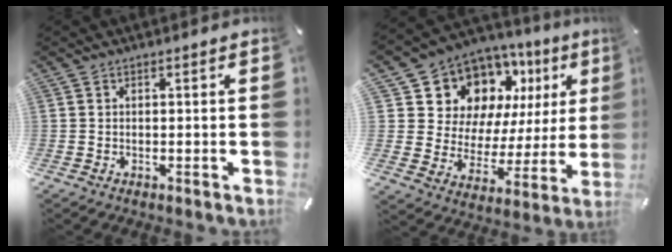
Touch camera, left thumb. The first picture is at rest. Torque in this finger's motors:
{"motor_torque": [2.11, 2.11, 1.46, -1.31, 0.10]}